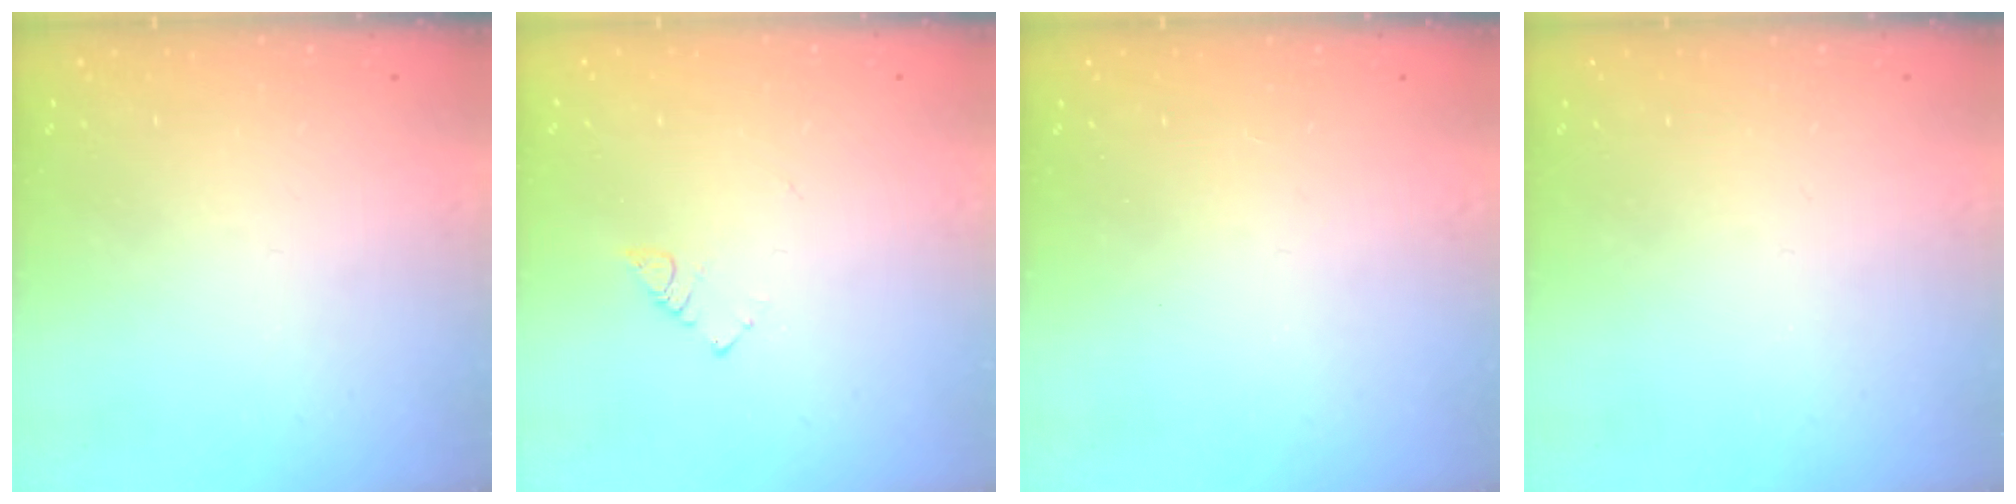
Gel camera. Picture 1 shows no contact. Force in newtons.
{"total": 2.7, "press": 2.7, "slide": 0.4}
{"total": 3.4, "press": 3.3, "slide": 0.5}
{"total": 0.0}